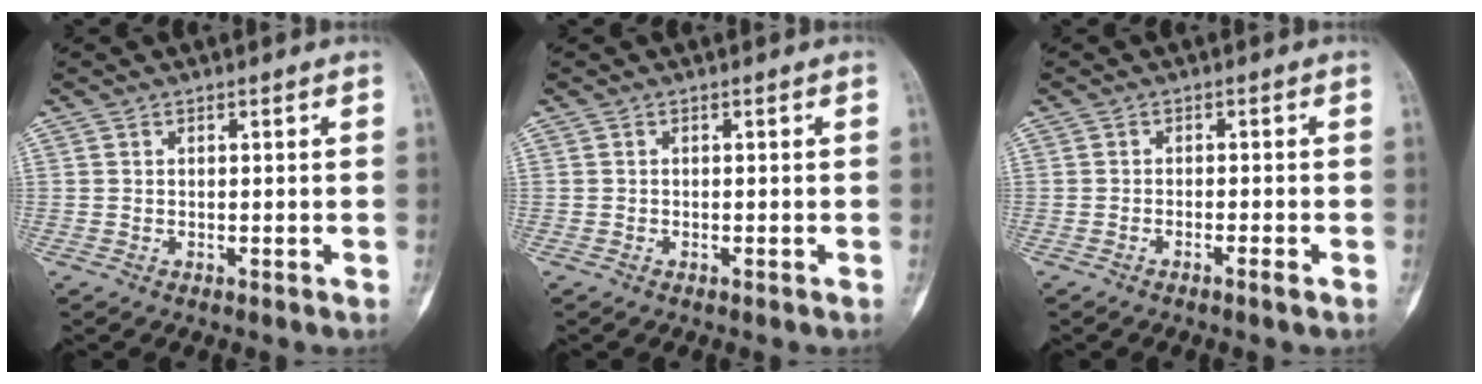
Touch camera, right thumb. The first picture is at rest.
{"total": 0.0}
{"total": 1.6, "force": [-1.1, 0.0, 1.2], "torque": [-0.028, 0.005, -0.022]}